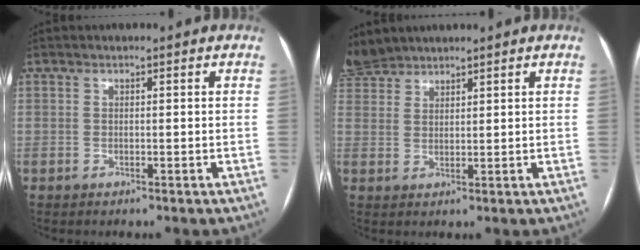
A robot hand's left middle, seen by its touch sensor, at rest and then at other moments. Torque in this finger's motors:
{"motor_torque": [0.12, -0.72, 0.01, 0.07]}